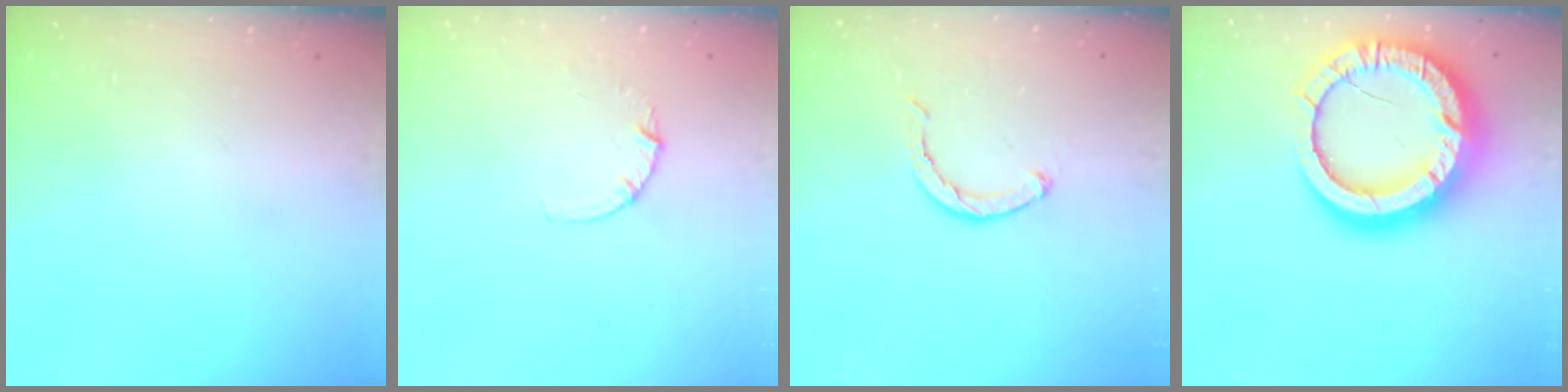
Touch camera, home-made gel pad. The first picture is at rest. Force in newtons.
{"total": 2.8, "press": 2.8, "slide": 0.3}
{"total": 2.7, "press": 2.7, "slide": 0.4}
{"total": 22.5, "press": 22.4, "slide": 2.0}